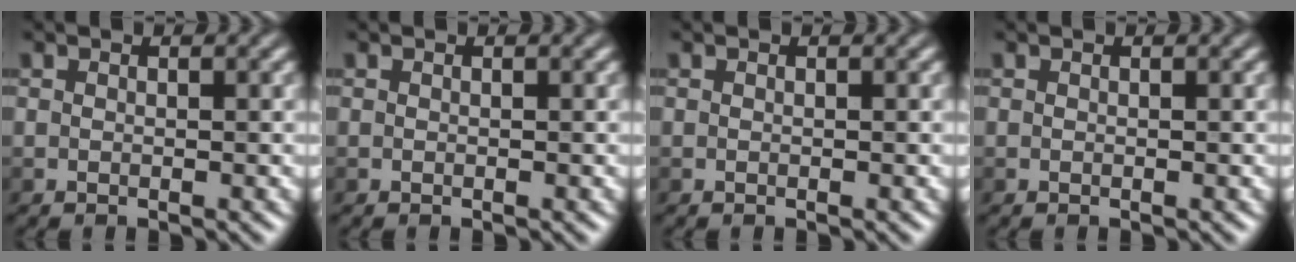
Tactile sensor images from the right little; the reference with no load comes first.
{"total": 0.0}
{"total": 0.0}
{"total": 0.0}